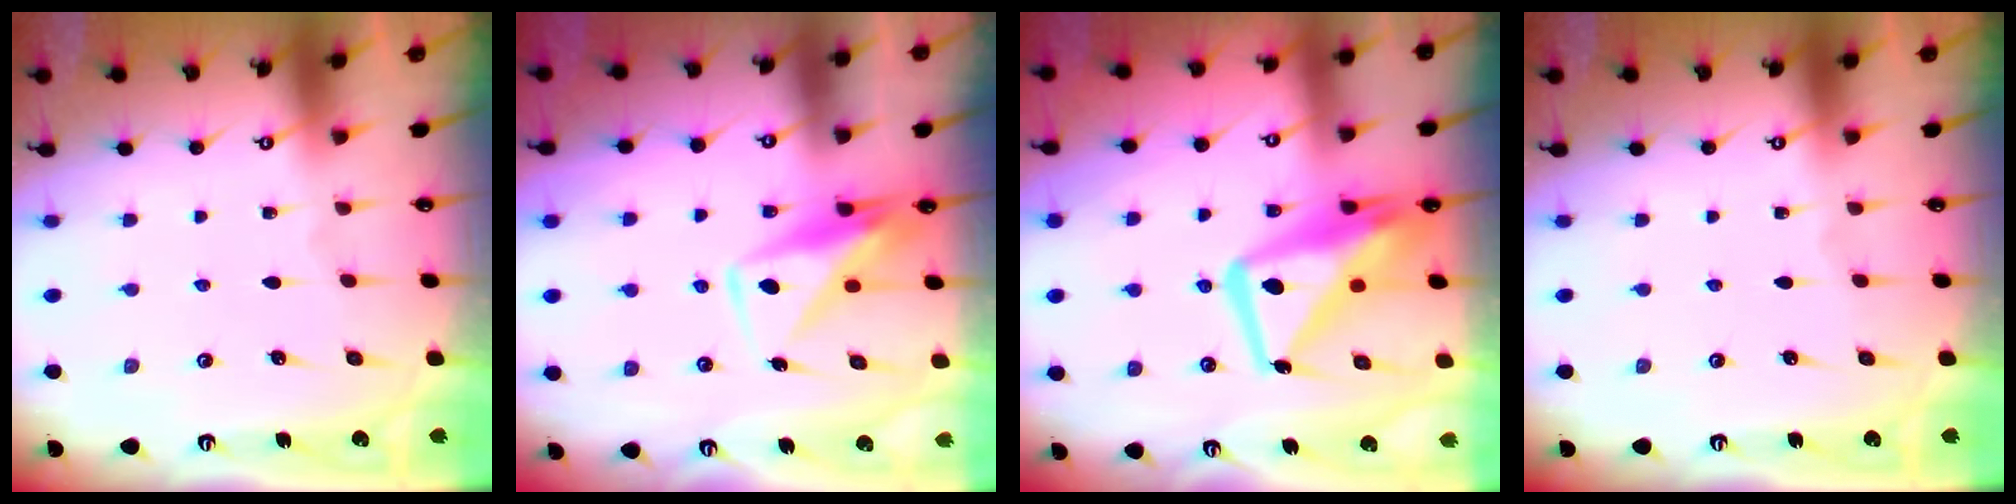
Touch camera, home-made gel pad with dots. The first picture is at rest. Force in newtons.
{"total": 8.0, "press": 7.9, "slide": 0.9}
{"total": 14.5, "press": 14.4, "slide": 1.6}
{"total": 0.0}